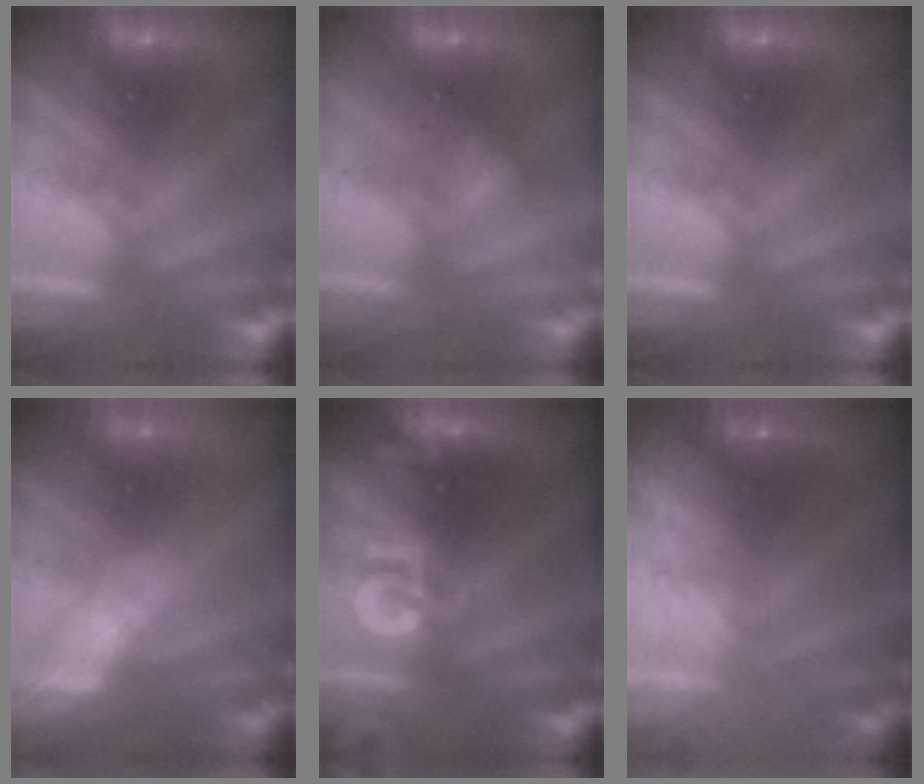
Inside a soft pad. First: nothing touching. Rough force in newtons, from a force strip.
{"total": 2.9}
{"total": 0.0}
{"total": 2.5}
{"total": 2.9}
{"total": 7.2}